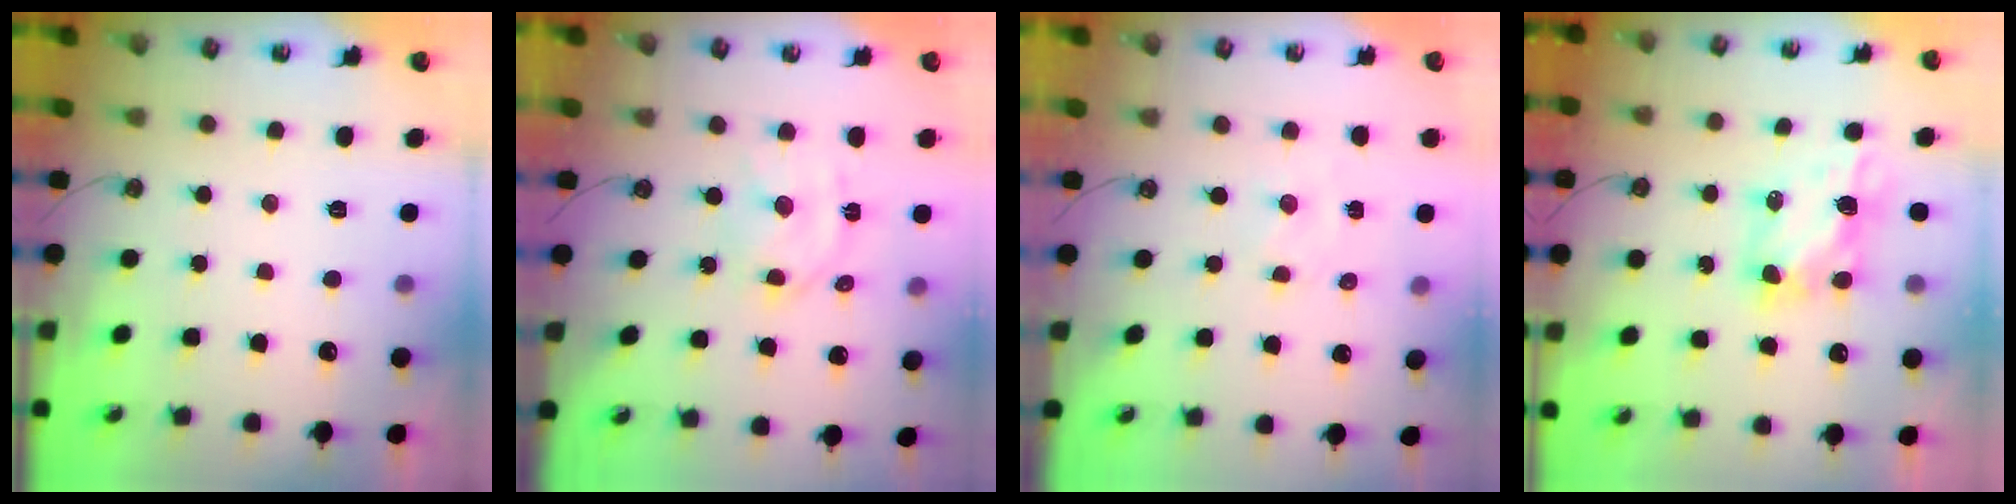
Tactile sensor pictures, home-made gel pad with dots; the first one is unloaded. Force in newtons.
{"total": 9.1, "press": 9.0, "slide": 1.0}
{"total": 0.8, "press": 0.8, "slide": 0.2}
{"total": 6.1, "press": 6.1, "slide": 0.2}